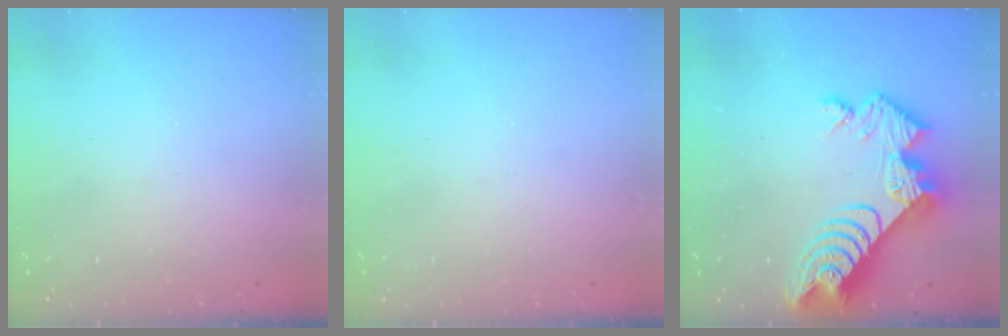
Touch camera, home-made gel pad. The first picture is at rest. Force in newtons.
{"total": 0.0}
{"total": 16.6, "press": 16.6, "slide": 1.4}